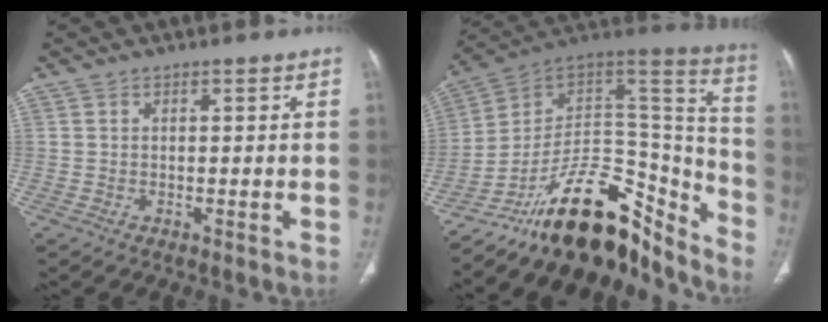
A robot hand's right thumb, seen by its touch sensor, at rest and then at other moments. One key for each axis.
{"total": 26.1, "fx": -19.5, "fy": 11.4, "fz": 13.2, "tx": -0.134, "ty": 0.122, "tz": -0.304}